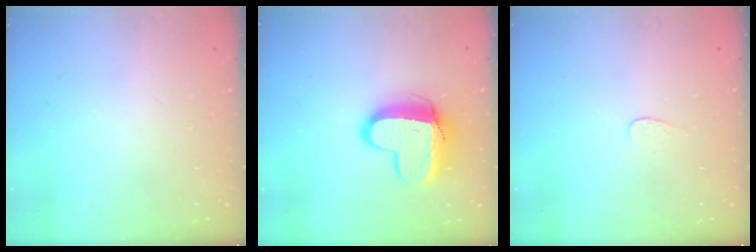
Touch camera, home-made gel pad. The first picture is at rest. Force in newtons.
{"total": 12.7, "press": 12.7, "slide": 1.1}
{"total": 3.0, "press": 3.0, "slide": 0.2}